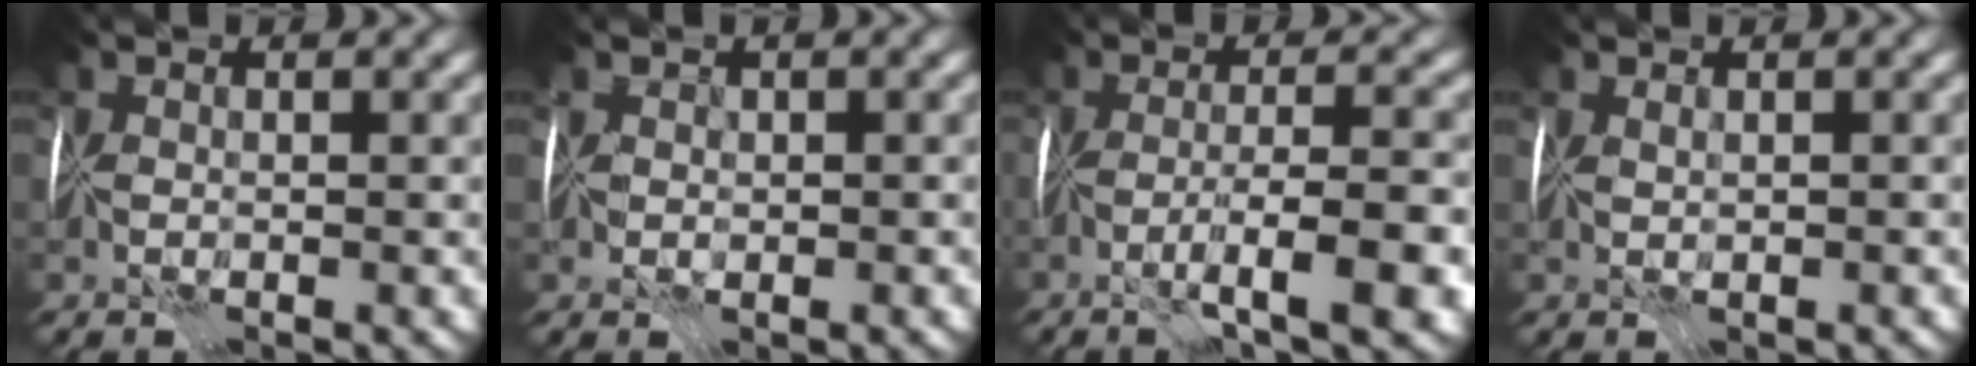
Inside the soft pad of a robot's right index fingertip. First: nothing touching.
{"total": 0.7, "force": [0.3, 0.6, 0.0], "torque": [0.009, 0.001, 0.002]}
{"total": 4.8, "force": [-2.4, -0.4, 4.1], "torque": [-0.059, -0.002, -0.045]}
{"total": 0.8, "force": [0.3, -0.7, -0.2], "torque": [0.007, -0.001, 0.006]}